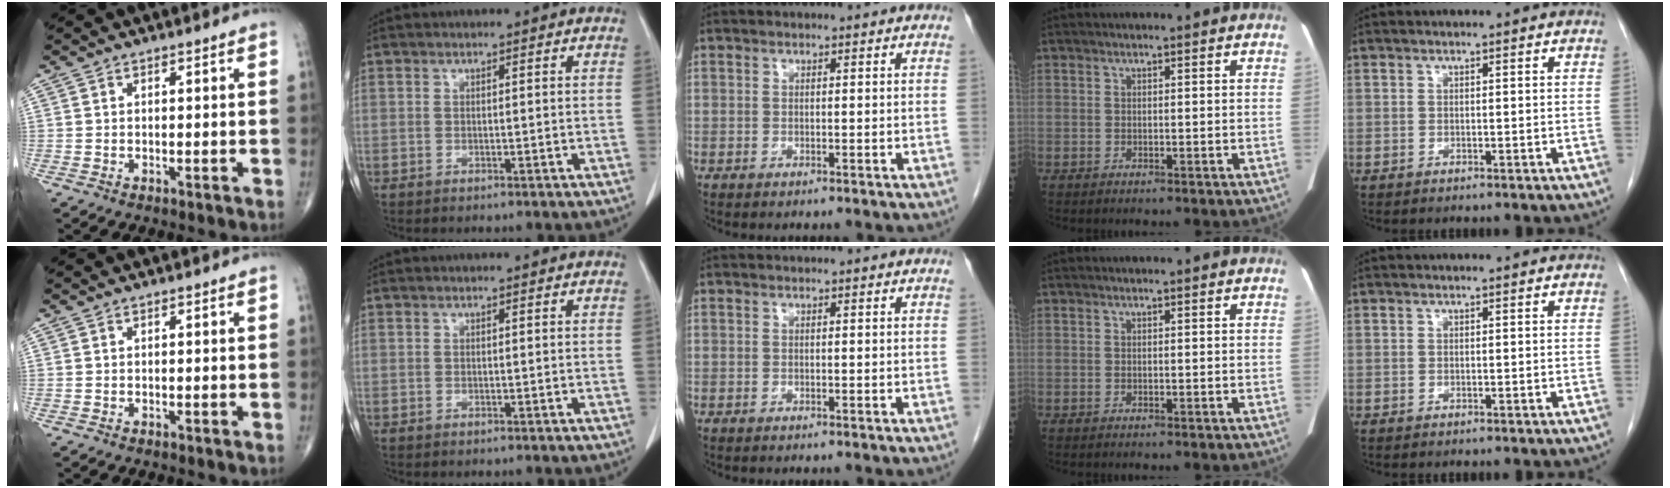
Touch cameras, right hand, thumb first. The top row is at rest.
{}